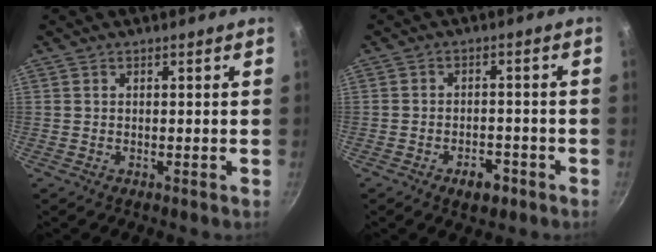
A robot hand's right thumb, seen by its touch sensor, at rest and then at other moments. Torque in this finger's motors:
{"motor_torque": [-0.30, 0.03, -0.22, 0.11, 0.00]}